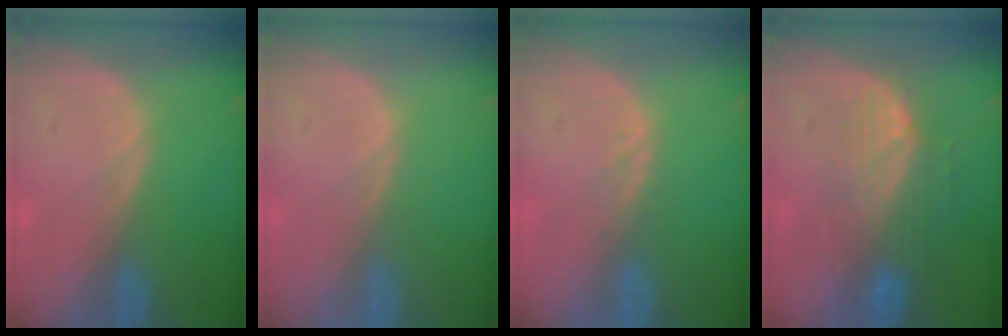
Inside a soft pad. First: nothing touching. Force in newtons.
{"total": 0.0}
{"total": 1.0, "press": 1.0, "slide": 0.2}
{"total": 7.5, "press": 6.8, "slide": 3.2}